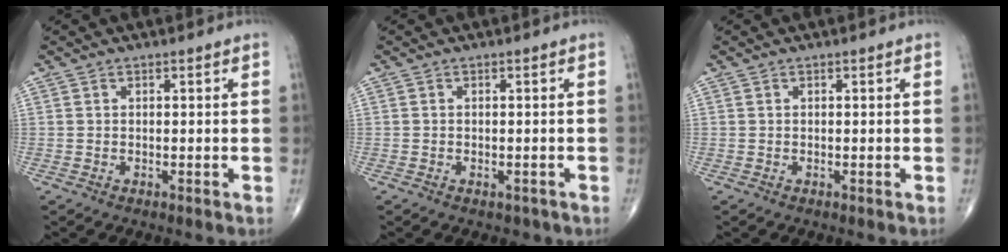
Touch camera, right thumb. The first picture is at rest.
{"total": 1.0, "force": [-0.7, 0.6, 0.4], "torque": [-0.008, 0.009, -0.005]}
{"total": 0.0}